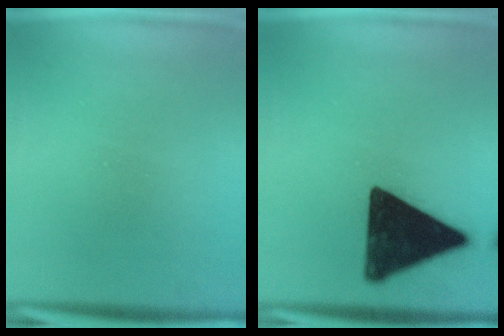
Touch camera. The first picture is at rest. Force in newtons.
{"total": 14.4}